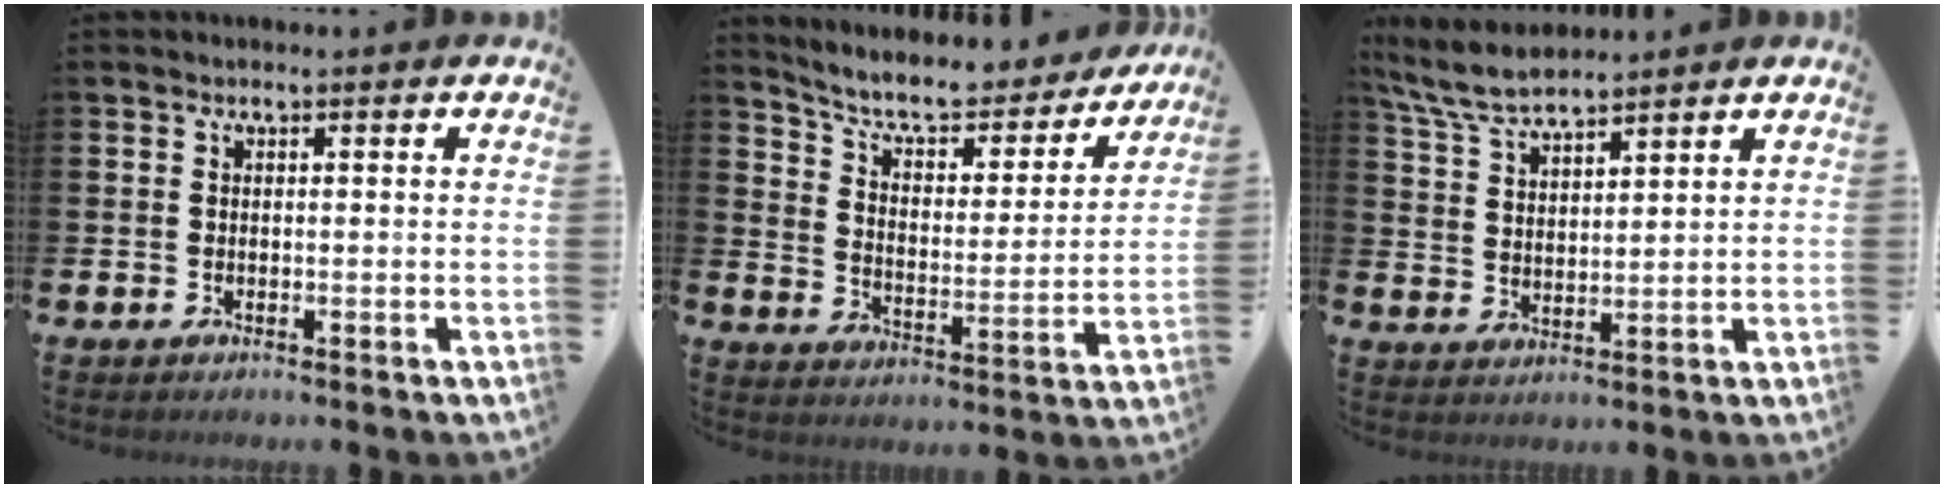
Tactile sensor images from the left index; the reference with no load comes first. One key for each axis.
{"total": 7.9, "fx": 7.1, "fy": 2.1, "fz": 2.5, "tx": -0.074, "ty": -0.055, "tz": 0.119}
{"total": 6.5, "fx": 6.1, "fy": 0.9, "fz": 2.0, "tx": -0.062, "ty": -0.020, "tz": 0.113}